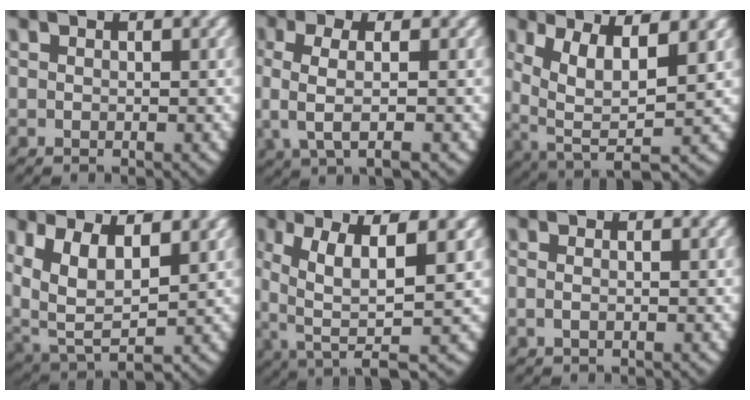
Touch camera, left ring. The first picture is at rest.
{"total": 5.1, "force": [0.8, 2.2, 4.5], "torque": [-0.102, -0.002, 0.020]}
{"total": 8.9, "force": [-0.2, 5.4, 7.0], "torque": [-0.149, -0.053, 0.028]}
{"total": 9.7, "force": [1.2, 7.2, 6.4], "torque": [-0.171, -0.052, 0.044]}
{"total": 7.8, "force": [0.2, 3.6, 6.9], "torque": [-0.131, -0.026, 0.022]}
{"total": 0.9, "force": [-0.4, 0.2, 0.8], "torque": [-0.027, -0.008, -0.003]}